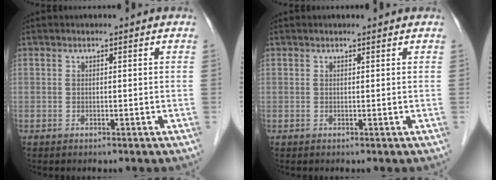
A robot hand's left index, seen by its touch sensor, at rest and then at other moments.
{"total": 1.3, "force": [1.3, 0.1, 0.4], "torque": [-0.008, 0.009, 0.018]}